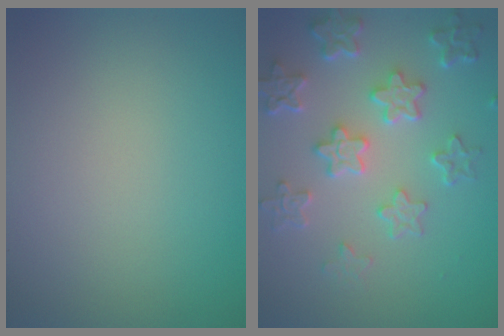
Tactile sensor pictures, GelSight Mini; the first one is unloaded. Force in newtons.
{"total": 5.5, "press": 4.4, "slide": 3.3}